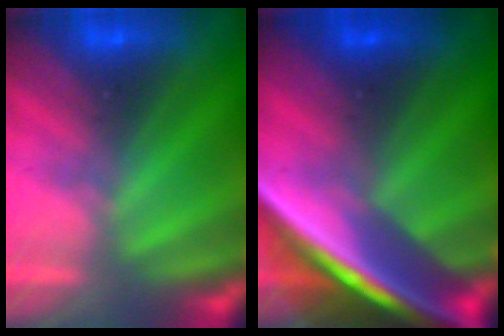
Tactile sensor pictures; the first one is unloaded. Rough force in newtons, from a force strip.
{"total": 11.3}